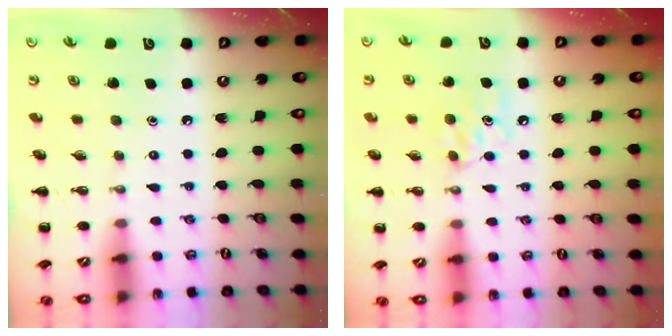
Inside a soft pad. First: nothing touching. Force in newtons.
{"total": 6.3, "press": 6.0, "slide": 1.8}